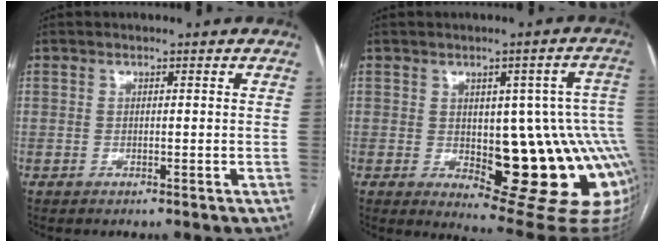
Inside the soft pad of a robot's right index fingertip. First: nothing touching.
{"total": 19.9, "force": [-3.2, 6.8, 18.5], "torque": [-0.134, 0.018, -0.017]}